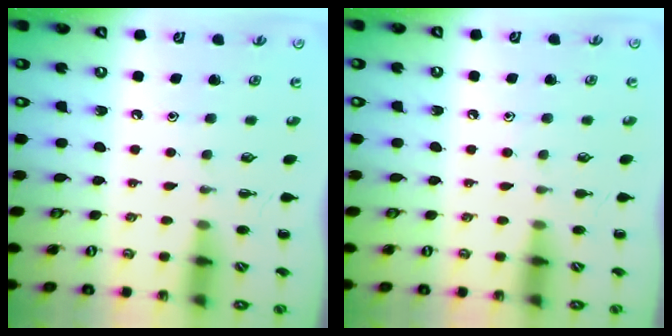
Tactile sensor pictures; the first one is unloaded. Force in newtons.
{"total": 4.2, "press": 3.9, "slide": 1.7}